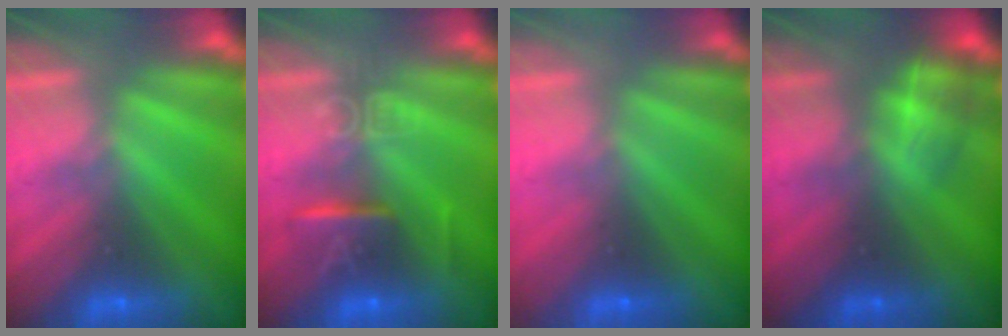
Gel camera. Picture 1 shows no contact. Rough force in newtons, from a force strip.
{"total": 7.4}
{"total": 3.3}
{"total": 2.3}